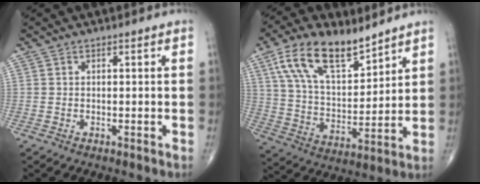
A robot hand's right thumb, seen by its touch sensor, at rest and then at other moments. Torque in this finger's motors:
{"motor_torque": [0.24, 1.19, 1.55, 1.22, 0.43]}